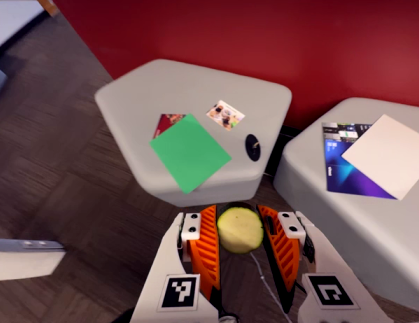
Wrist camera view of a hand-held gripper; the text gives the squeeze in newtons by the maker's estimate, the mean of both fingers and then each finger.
{"total": 11.6, "left": 11.8, "right": 11.4}